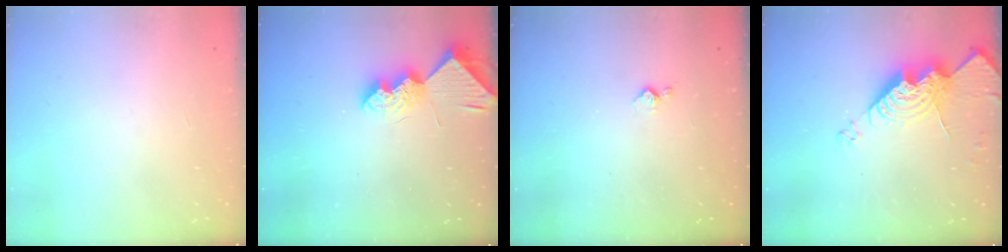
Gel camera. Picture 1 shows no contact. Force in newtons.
{"total": 9.3, "press": 9.3, "slide": 0.2}
{"total": 2.9, "press": 2.9, "slide": 0.5}
{"total": 15.8, "press": 15.8, "slide": 1.4}